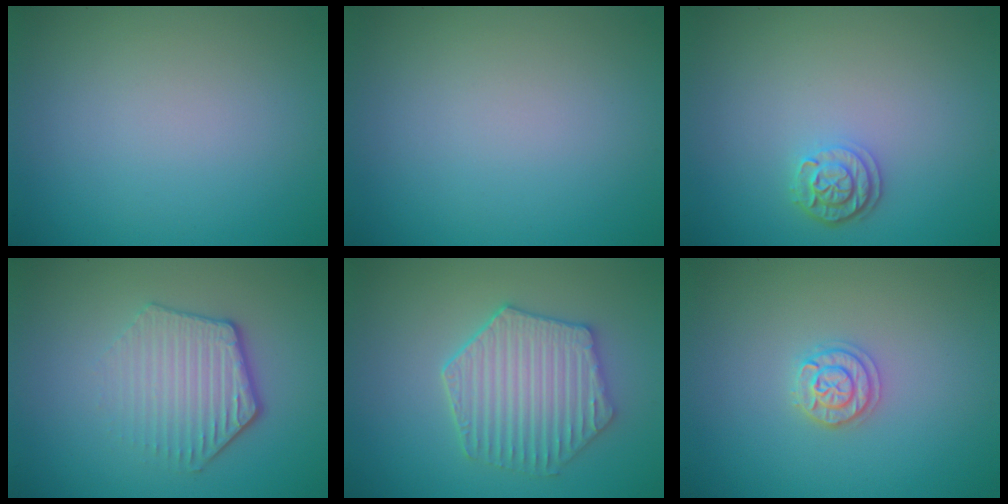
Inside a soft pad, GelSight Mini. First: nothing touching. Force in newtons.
{"total": 0.0}
{"total": 2.2, "press": 1.9, "slide": 1.1}
{"total": 4.1, "press": 3.2, "slide": 2.6}
{"total": 5.6, "press": 4.7, "slide": 3.0}
{"total": 1.9, "press": 1.8, "slide": 0.3}